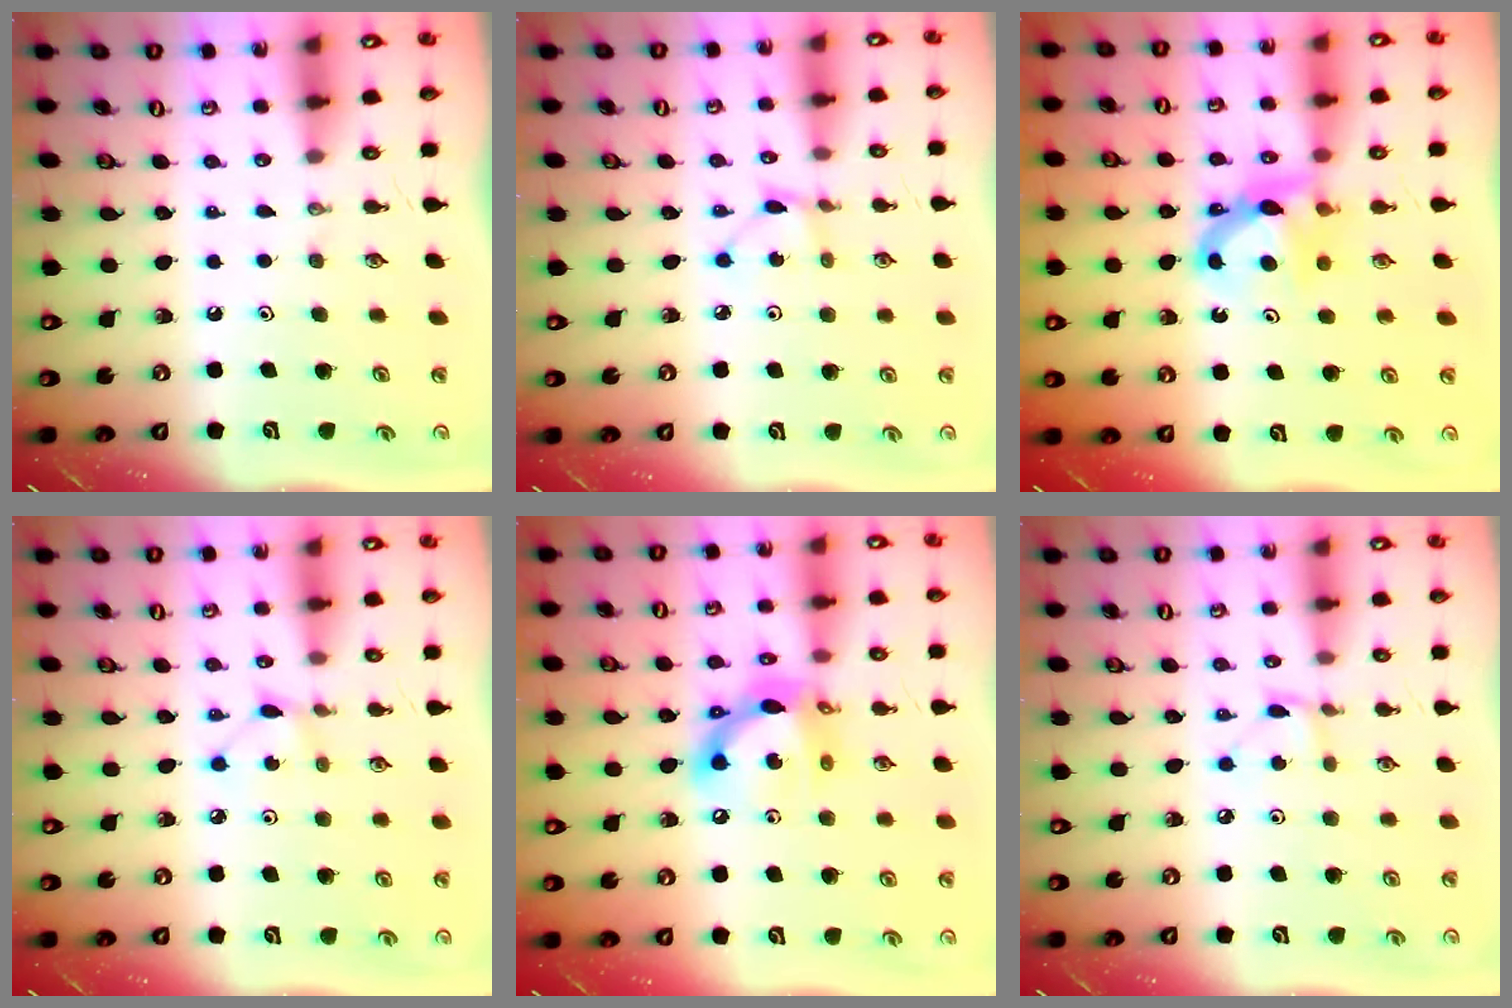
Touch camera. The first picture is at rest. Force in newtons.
{"total": 1.9, "press": 1.9, "slide": 0.3}
{"total": 7.9, "press": 7.8, "slide": 0.5}
{"total": 2.5, "press": 2.5, "slide": 0.4}
{"total": 13.9, "press": 13.8, "slide": 0.9}
{"total": 2.6, "press": 2.6, "slide": 0.1}